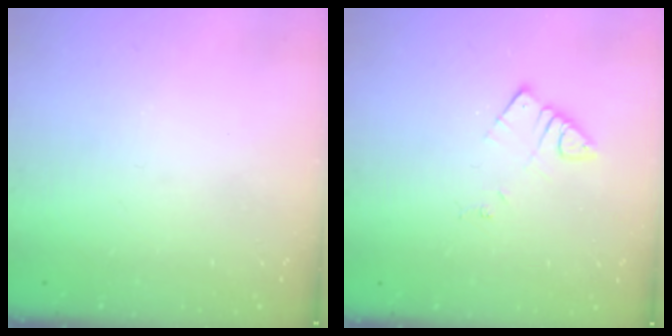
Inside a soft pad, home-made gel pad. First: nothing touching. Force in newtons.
{"total": 3.4, "press": 3.4, "slide": 0.5}